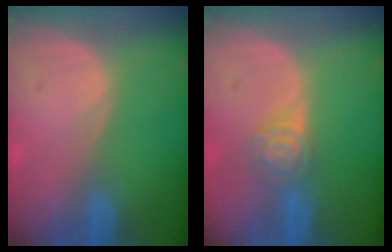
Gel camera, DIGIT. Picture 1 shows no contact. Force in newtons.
{"total": 4.3, "press": 3.9, "slide": 1.9}